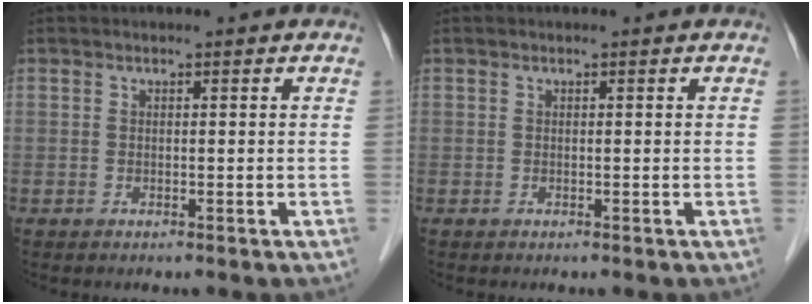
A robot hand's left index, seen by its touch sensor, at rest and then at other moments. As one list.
[{"total": 0.0}]